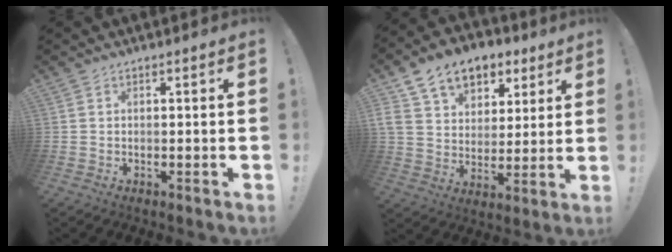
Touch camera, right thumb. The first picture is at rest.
{"total": 15.4, "force": [8.1, 10.6, 7.6], "torque": [-0.118, -0.037, 0.154]}